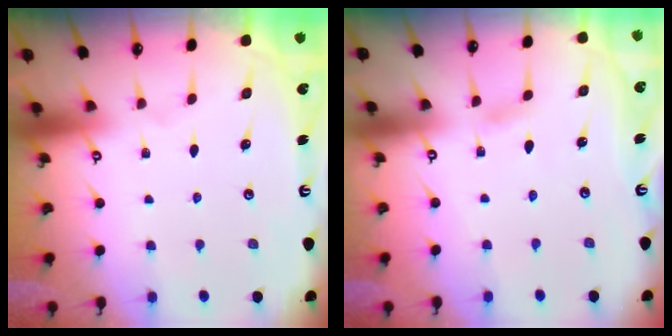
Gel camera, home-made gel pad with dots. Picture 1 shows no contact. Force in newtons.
{"total": 2.6, "press": 2.6, "slide": 0.3}